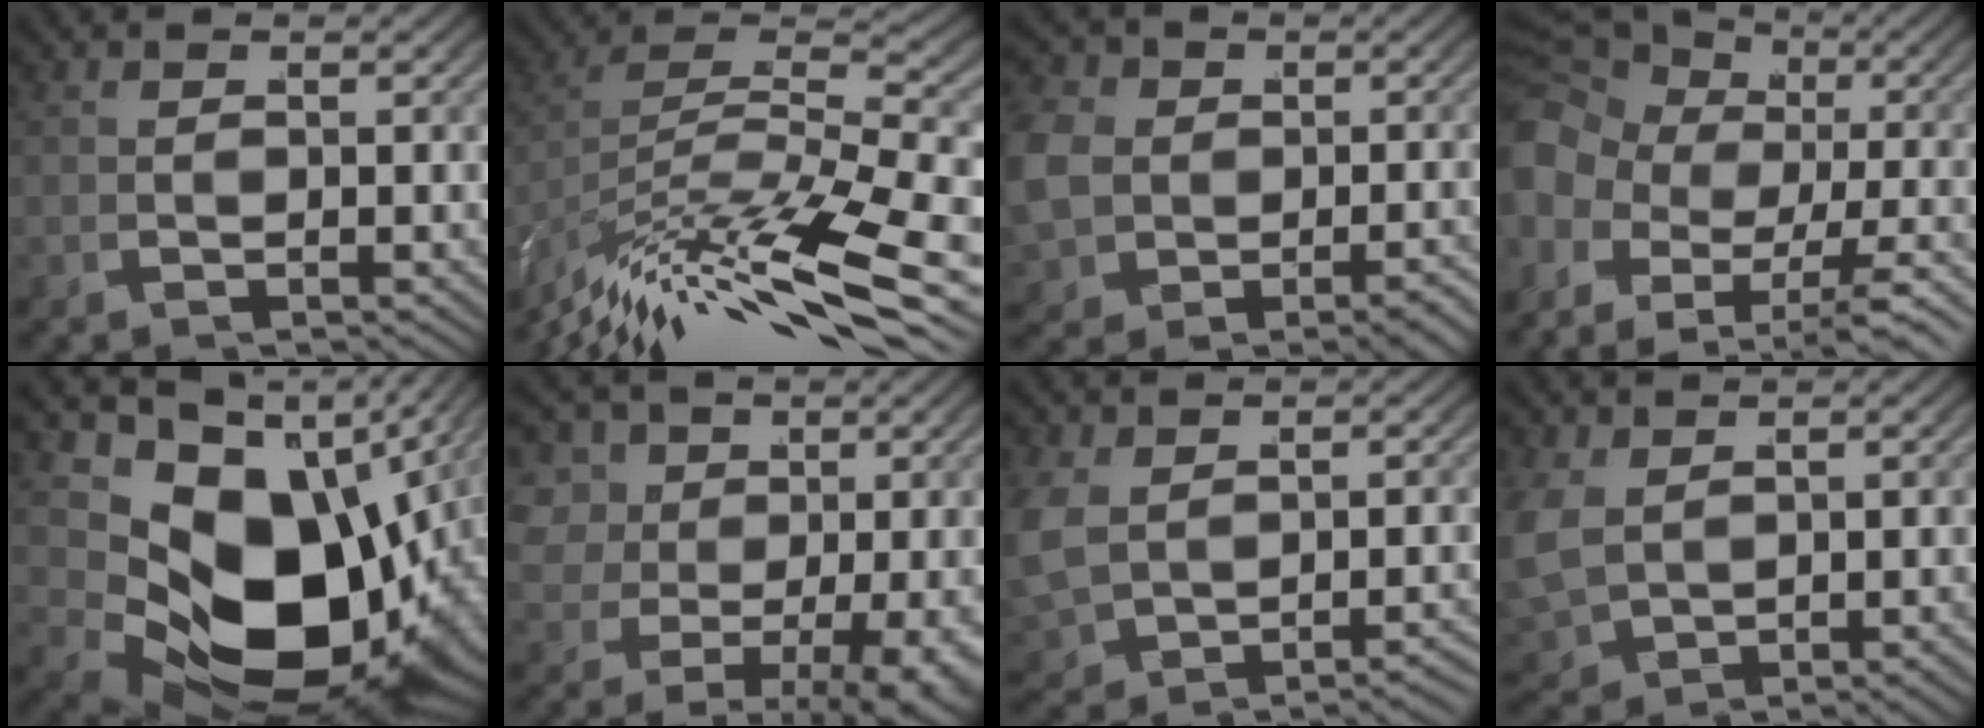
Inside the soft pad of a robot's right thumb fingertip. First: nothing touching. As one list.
[{"total": 10.7, "force": [-3.3, 6.1, 8.1], "torque": [-0.157, -0.017, -0.043]}, {"total": 6.1, "force": [-0.6, 5.2, 3.2], "torque": [-0.090, -0.019, -0.002]}, {"total": 9.7, "force": [-1.4, 7.6, 5.8], "torque": [-0.086, -0.009, -0.027]}, {"total": 20.1, "force": [-0.2, 12.2, 15.9], "torque": [-0.261, -0.049, 0.019]}, {"total": 8.9, "force": [1.1, 6.3, 6.2], "torque": [-0.119, -0.030, 0.037]}, {"total": 4.5, "force": [-0.6, 3.7, 2.5], "torque": [-0.079, -0.022, 0.010]}, {"total": 4.8, "force": [0.4, 4.0, 2.6], "torque": [-0.078, -0.025, 0.030]}]